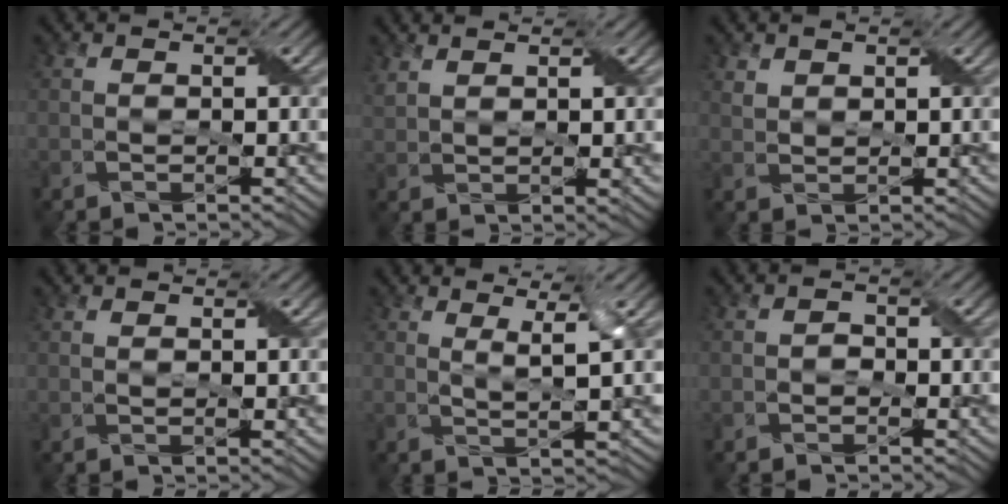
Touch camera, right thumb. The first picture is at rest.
{"total": 2.6, "force": [1.8, 0.6, 1.8], "torque": [-0.038, 0.003, 0.039]}
{"total": 1.4, "force": [1.1, 0.8, 0.2], "torque": [-0.009, 0.000, 0.025]}
{"total": 0.9, "force": [0.7, 0.1, 0.6], "torque": [-0.012, 0.002, 0.009]}
{"total": 3.4, "force": [1.7, 0.3, 2.9], "torque": [-0.060, -0.001, 0.036]}
{"total": 0.8, "force": [-0.5, 0.6, 0.0], "torque": [-0.001, 0.002, -0.013]}